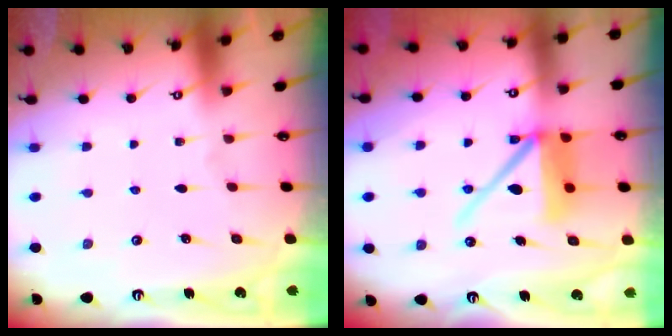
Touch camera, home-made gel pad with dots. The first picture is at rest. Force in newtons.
{"total": 13.1, "press": 13.0, "slide": 1.5}